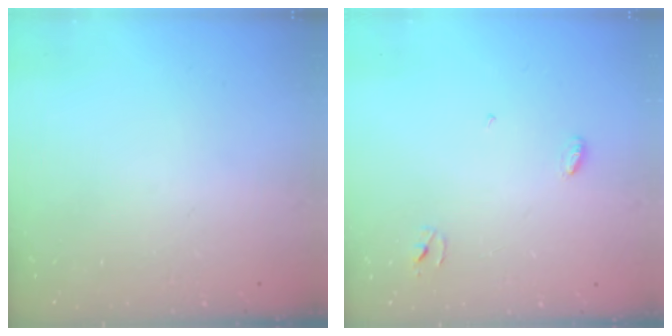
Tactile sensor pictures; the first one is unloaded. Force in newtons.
{"total": 3.2, "press": 3.2, "slide": 0.3}